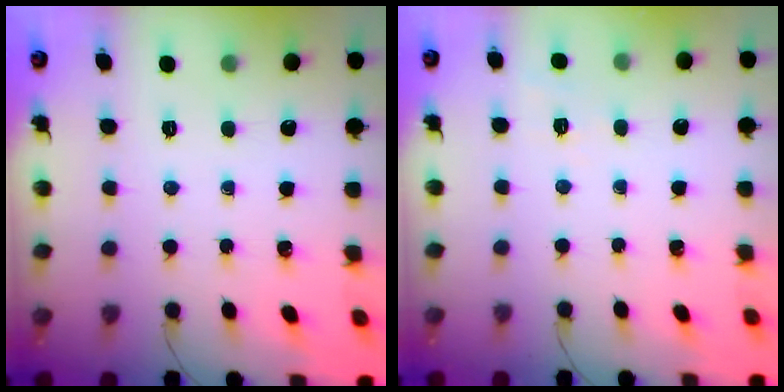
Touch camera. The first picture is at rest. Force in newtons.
{"total": 3.8, "press": 3.2, "slide": 2.0}